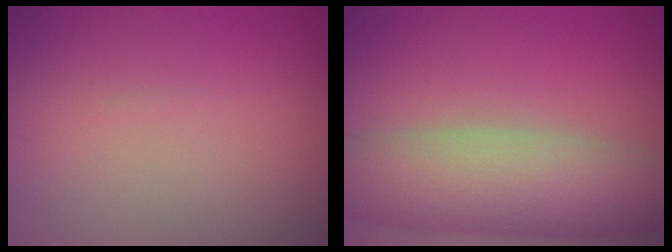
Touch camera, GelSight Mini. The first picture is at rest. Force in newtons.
{"total": 8.9, "press": 8.8, "slide": 0.6}